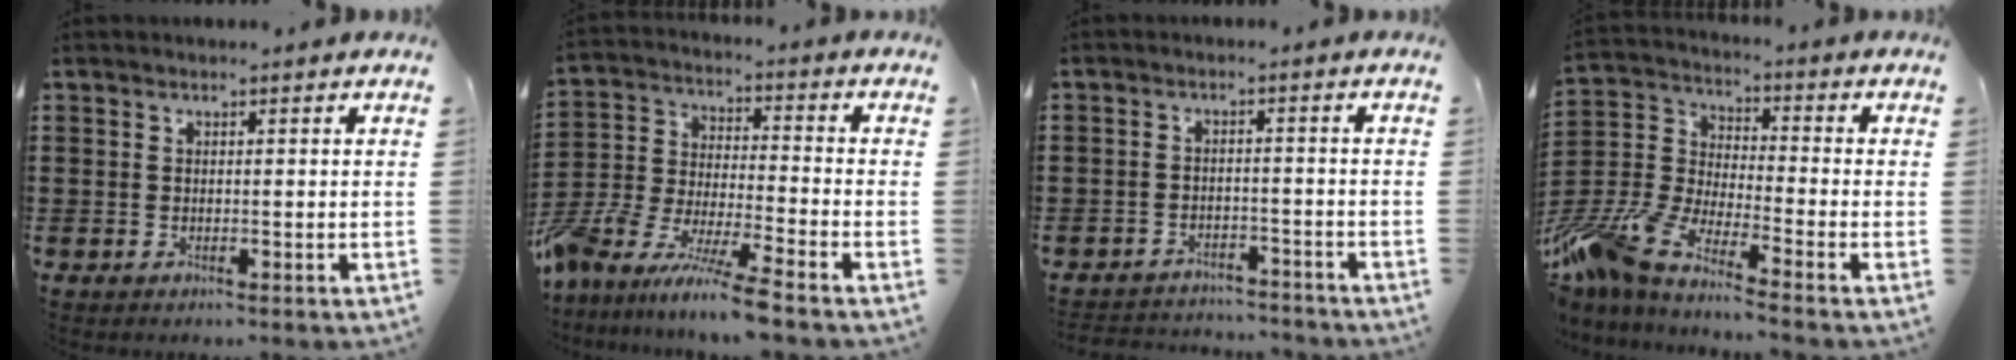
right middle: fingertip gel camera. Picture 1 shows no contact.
{"total": 9.2, "force": [-8.5, -0.6, 3.7], "torque": [-0.088, -0.011, -0.178]}
{"total": 3.2, "force": [-3.2, 0.5, -0.3], "torque": [-0.003, -0.002, -0.069]}
{"total": 8.6, "force": [-7.6, 0.8, 3.8], "torque": [-0.118, -0.011, -0.164]}